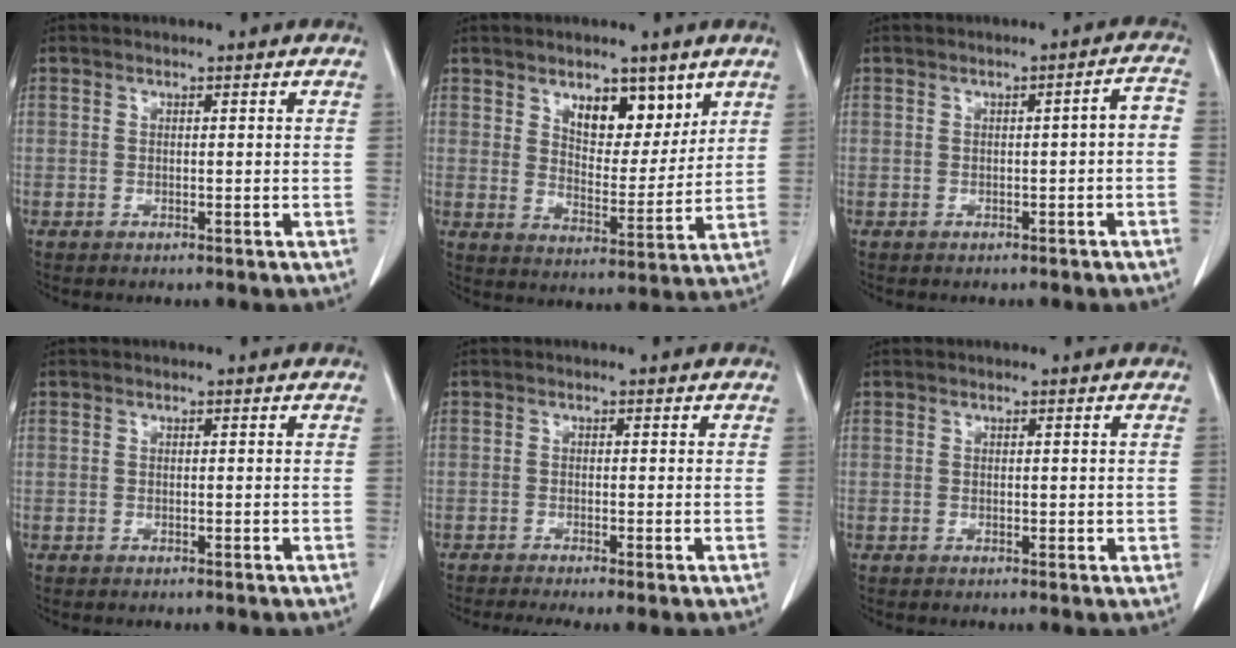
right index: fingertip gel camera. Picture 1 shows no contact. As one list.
[{"total": 8.1, "force": [4.8, 3.8, 5.3], "torque": [-0.074, -0.007, 0.082]}, {"total": 2.7, "force": [-0.6, 0.5, 2.6], "torque": [-0.027, 0.011, -0.010]}, {"total": 0.0}, {"total": 4.2, "force": [-3.0, 0.5, 2.9], "torque": [-0.045, -0.012, -0.048]}, {"total": 1.4, "force": [0.2, 0.8, 1.1], "torque": [-0.013, -0.003, 0.005]}]